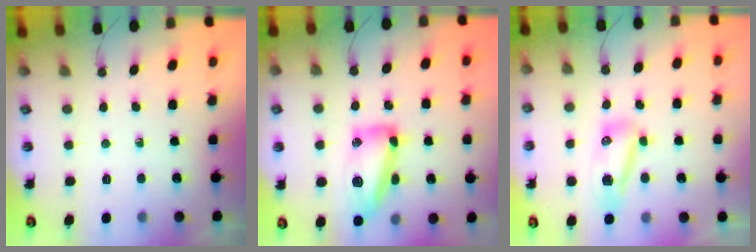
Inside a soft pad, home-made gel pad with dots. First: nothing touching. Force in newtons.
{"total": 14.3, "press": 14.2, "slide": 1.3}
{"total": 16.3, "press": 11.1, "slide": 11.9}